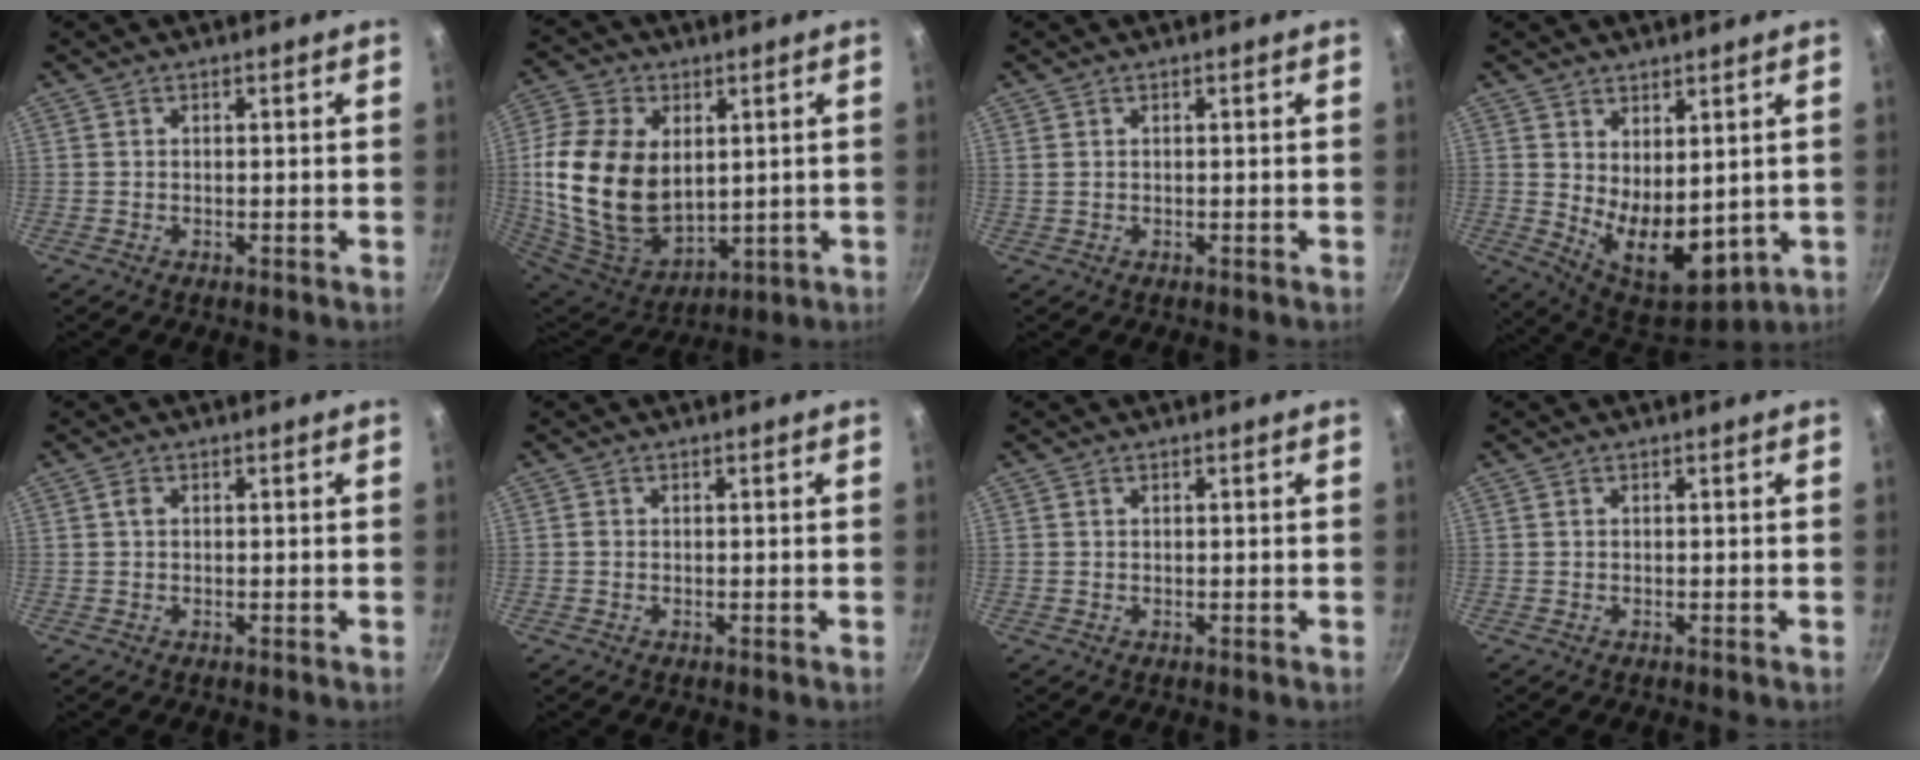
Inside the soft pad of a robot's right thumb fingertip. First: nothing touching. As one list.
[{"total": 21.5, "force": [2.7, 14.3, 15.8], "torque": [-0.295, -0.020, 0.067]}, {"total": 0.6, "force": [0.3, 0.3, 0.4], "torque": [-0.007, 0.001, 0.007]}, {"total": 11.7, "force": [1.5, 6.6, 9.5], "torque": [-0.118, -0.044, 0.049]}, {"total": 1.0, "force": [0.2, 0.7, 0.7], "torque": [-0.009, 0.002, 0.001]}, {"total": 0.6, "force": [0.0, 0.6, 0.3], "torque": [-0.005, 0.003, -0.002]}, {"total": 0.5, "force": [0.2, 0.4, 0.2], "torque": [-0.003, 0.002, 0.004]}, {"total": 0.0}]